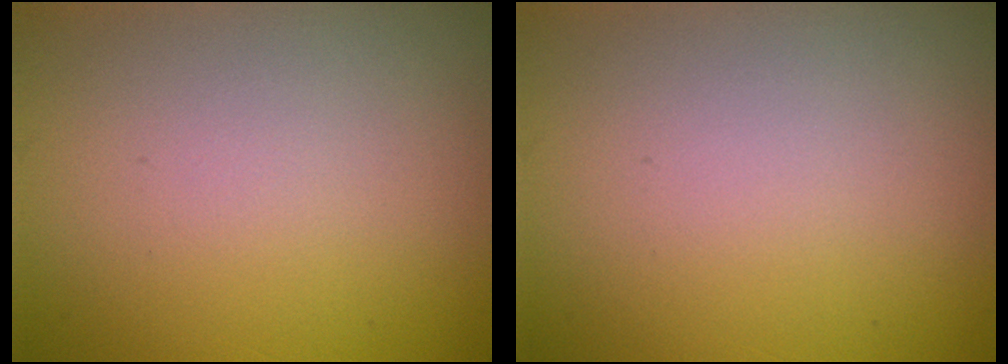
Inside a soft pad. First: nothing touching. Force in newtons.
{"total": 0.0}